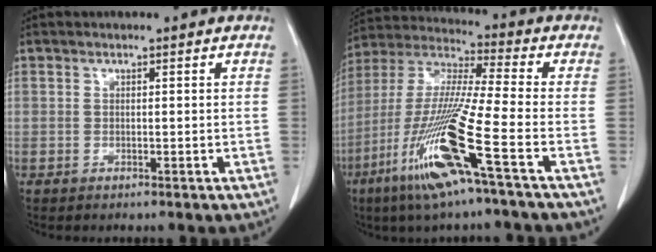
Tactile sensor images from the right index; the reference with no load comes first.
{"total": 17.0, "force": [-7.5, -0.7, 15.3], "torque": [-0.326, -0.033, -0.149]}